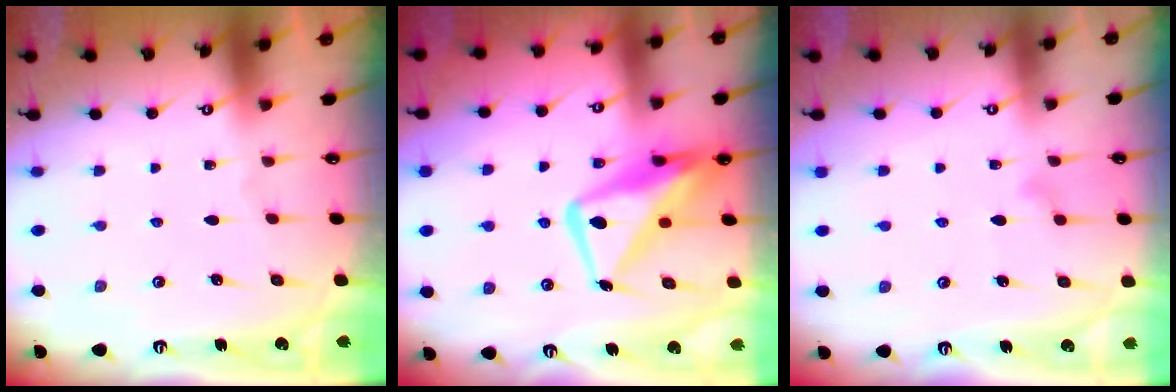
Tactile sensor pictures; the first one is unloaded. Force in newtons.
{"total": 15.5, "press": 15.4, "slide": 1.1}
{"total": 7.7, "press": 7.7, "slide": 0.3}